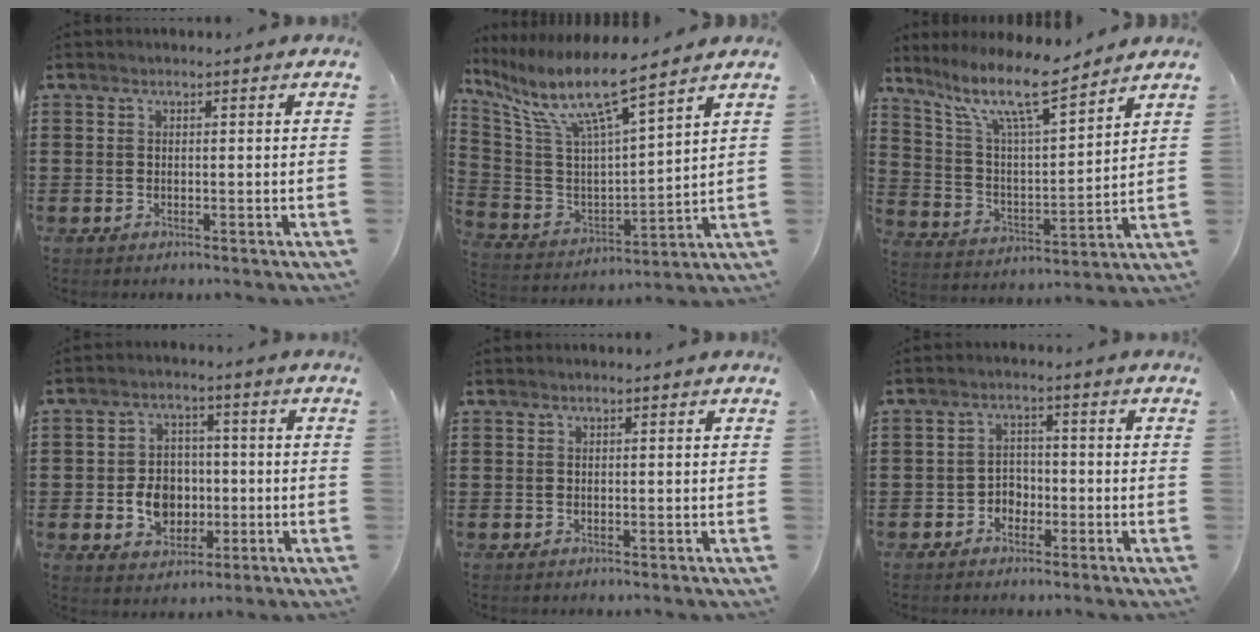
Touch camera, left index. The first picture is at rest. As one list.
[{"total": 10.3, "force": [7.5, 1.1, 7.1], "torque": [-0.164, -0.053, 0.121]}, {"total": 12.1, "force": [9.1, 2.2, 7.5], "torque": [-0.164, -0.041, 0.158]}, {"total": 6.6, "force": [-1.1, 5.3, 3.8], "torque": [-0.079, 0.009, -0.020]}, {"total": 0.0}, {"total": 2.7, "force": [-1.9, 1.8, 0.9], "torque": [-0.023, 0.006, -0.042]}]